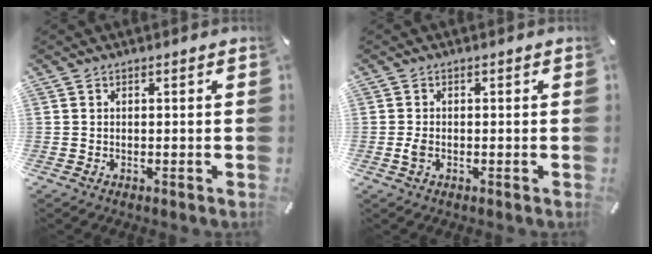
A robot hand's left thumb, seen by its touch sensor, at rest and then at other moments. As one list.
[{"total": 1.8, "force": [-0.5, 1.0, 1.3], "torque": [-0.039, -0.004, -0.014]}]